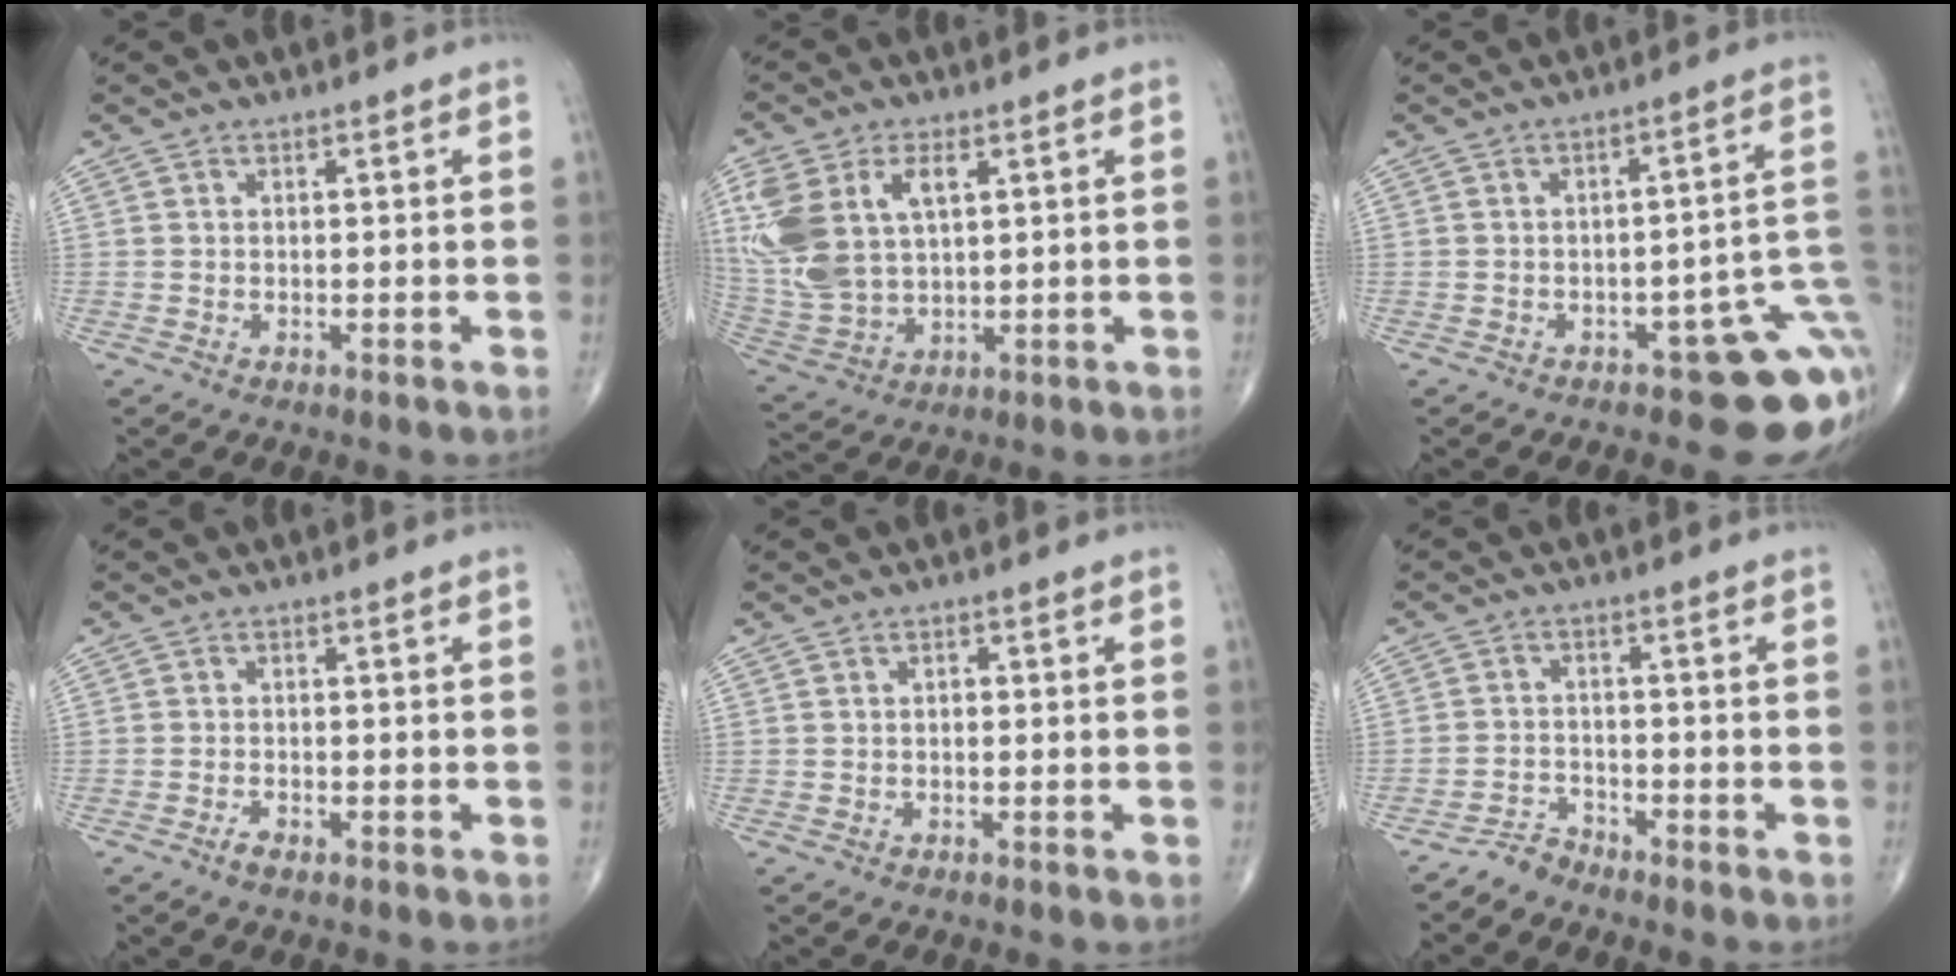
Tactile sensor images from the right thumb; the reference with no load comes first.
{"total": 16.8, "force": [4.9, 9.7, 12.8], "torque": [-0.291, -0.005, 0.104]}
{"total": 12.5, "force": [-4.6, 5.7, 10.2], "torque": [-0.079, 0.041, -0.053]}
{"total": 1.6, "force": [-1.0, 0.7, 1.0], "torque": [-0.024, 0.001, -0.022]}
{"total": 0.9, "force": [0.0, 0.6, 0.7], "torque": [-0.011, 0.004, 0.000]}
{"total": 3.0, "force": [-2.8, 0.7, -0.4], "torque": [0.016, 0.009, -0.058]}